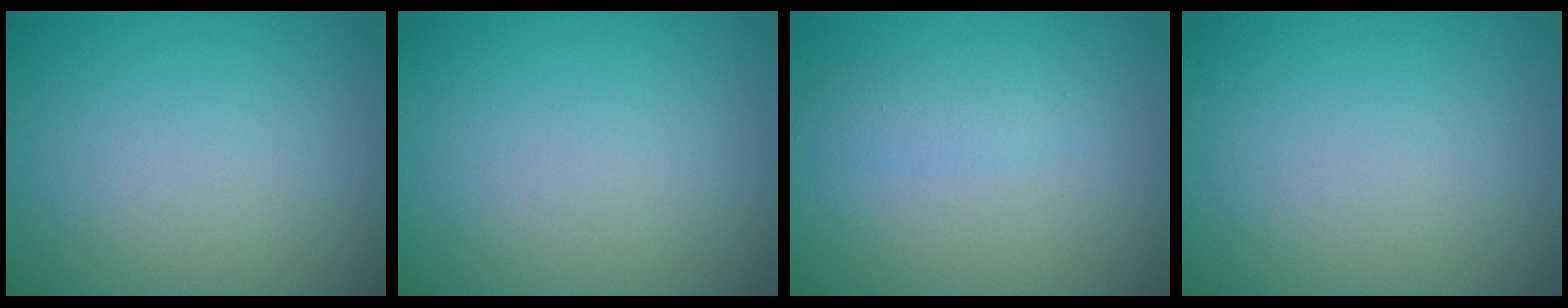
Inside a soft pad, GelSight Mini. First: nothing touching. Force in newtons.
{"total": 0.0}
{"total": 1.5, "press": 1.5, "slide": 0.1}
{"total": 0.0}